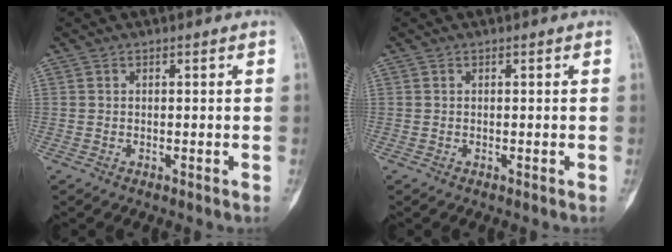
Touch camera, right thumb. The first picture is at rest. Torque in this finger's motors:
{"motor_torque": [1.52, 1.53, -0.04, 0.01, 0.00]}